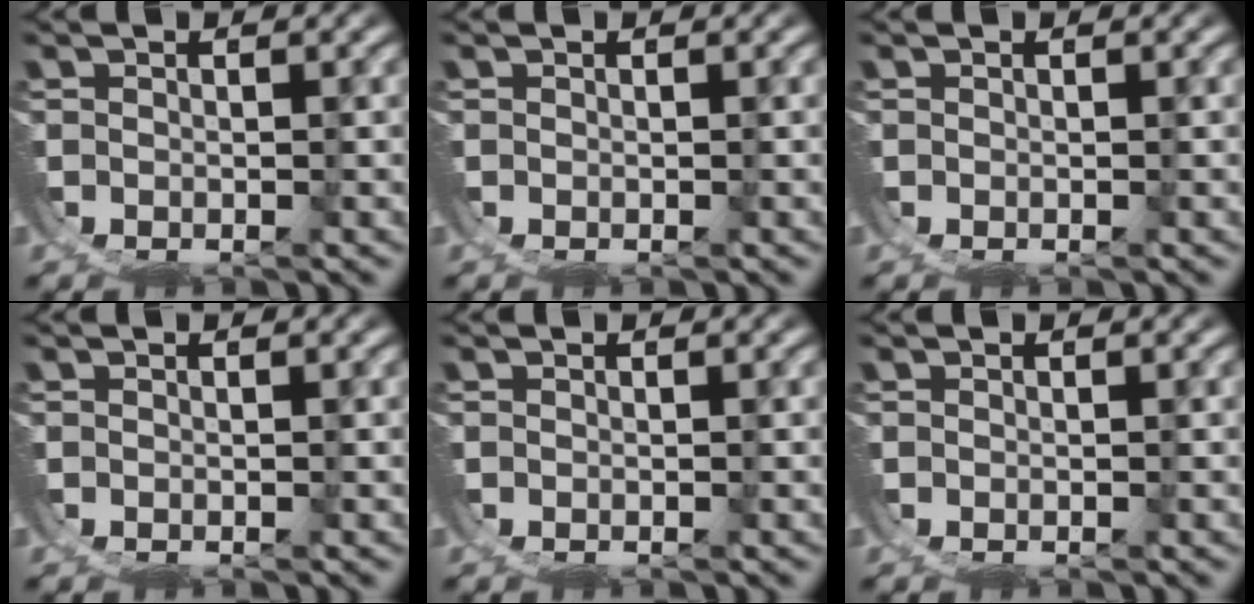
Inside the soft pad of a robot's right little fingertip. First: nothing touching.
{"total": 0.0}
{"total": 0.0}
{"total": 0.0}
{"total": 0.0}
{"total": 0.0}